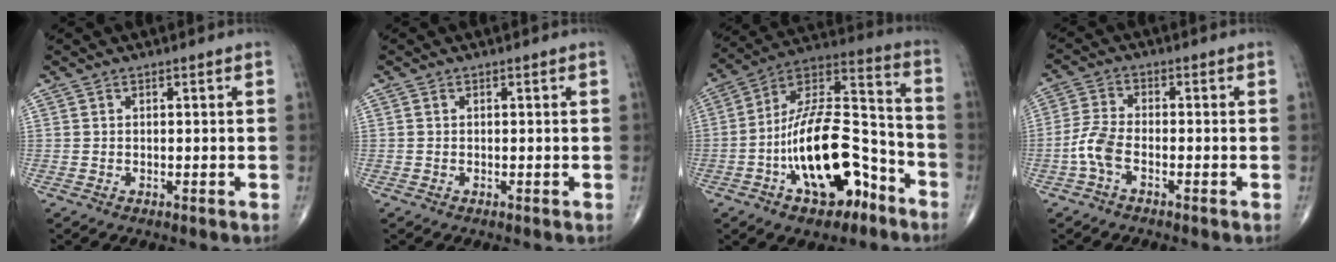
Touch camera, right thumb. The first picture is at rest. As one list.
[{"total": 0.0}, {"total": 21.2, "force": [-8.5, 10.4, 16.4], "torque": [-0.251, 0.079, -0.135]}, {"total": 5.0, "force": [-2.2, 2.1, 4.0], "torque": [-0.096, 0.015, -0.050]}]